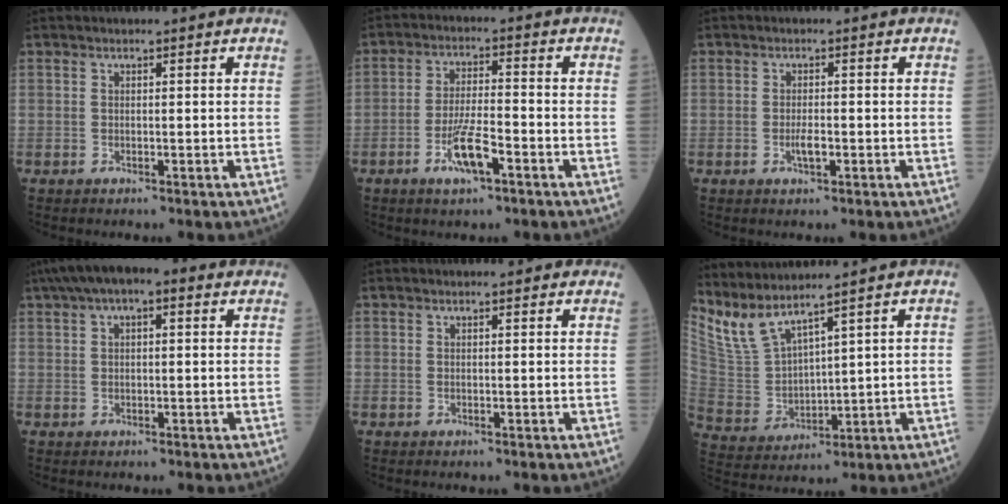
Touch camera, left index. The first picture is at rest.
{"total": 6.5, "force": [-3.4, 1.2, 5.4], "torque": [-0.110, -0.006, -0.063]}
{"total": 2.0, "force": [-0.8, 0.5, 1.7], "torque": [-0.033, -0.003, -0.013]}
{"total": 8.8, "force": [5.0, 3.0, 6.5], "torque": [-0.115, 0.046, 0.075]}
{"total": 3.0, "force": [2.5, 0.8, 1.4], "torque": [-0.012, 0.016, 0.021]}
{"total": 7.6, "force": [6.9, 0.1, 3.1], "torque": [-0.097, -0.005, 0.161]}